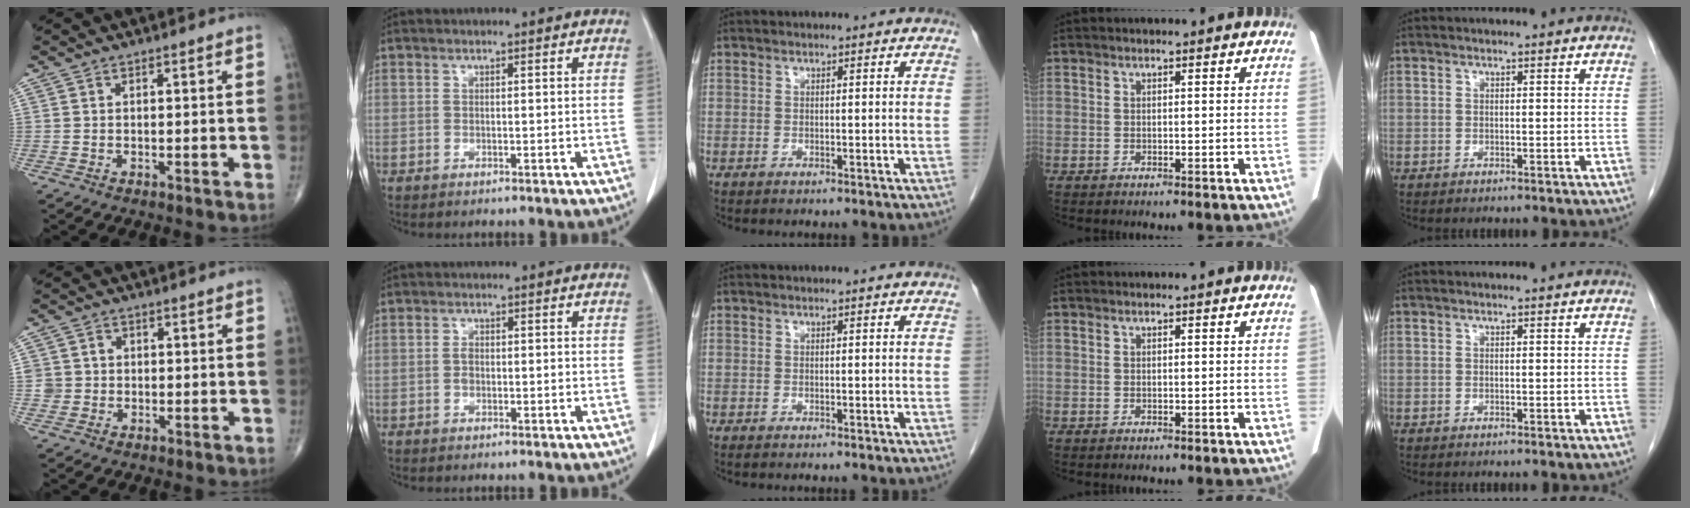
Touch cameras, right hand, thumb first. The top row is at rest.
{"thumb": {"total": 2.7, "force": [0.0, 2.7, 0.3], "torque": [0.016, 0.007, 0.000]}, "index": {"total": 1.7, "force": [-0.3, 0.9, 1.4], "torque": [-0.024, 0.003, -0.005]}}